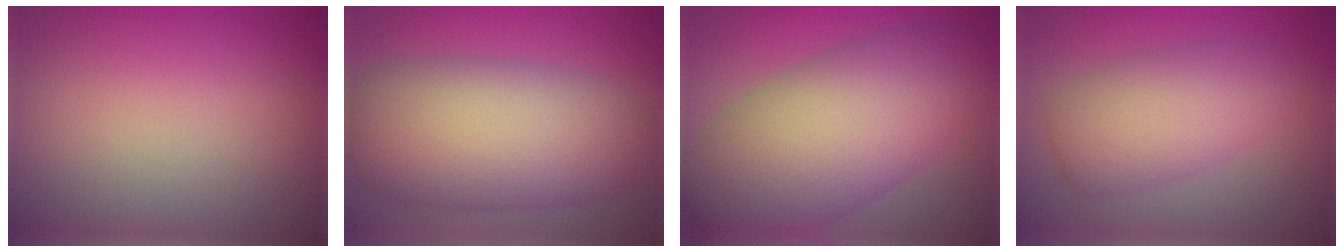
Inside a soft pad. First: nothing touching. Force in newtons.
{"total": 10.4, "press": 10.4, "slide": 0.1}
{"total": 11.5, "press": 11.4, "slide": 0.3}
{"total": 5.4, "press": 5.4, "slide": 0.1}